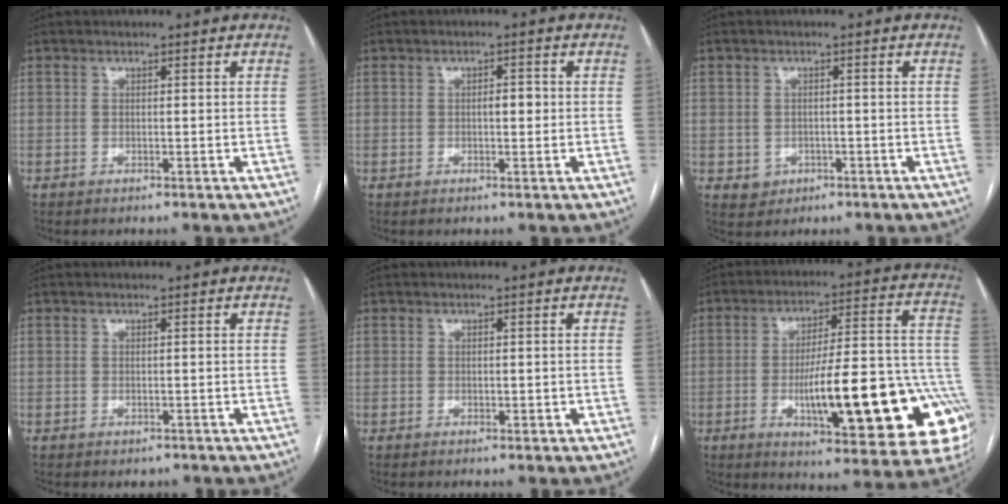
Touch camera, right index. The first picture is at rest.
{"total": 2.0, "force": [0.0, 0.8, 1.8], "torque": [-0.029, 0.004, -0.002]}
{"total": 3.0, "force": [-0.9, 2.8, 0.6], "torque": [-0.007, 0.005, -0.005]}
{"total": 0.9, "force": [-0.3, 0.7, 0.5], "torque": [-0.008, 0.000, 0.001]}
{"total": 0.8, "force": [0.0, 0.6, 0.5], "torque": [-0.008, -0.001, 0.003]}
{"total": 25.7, "force": [-7.6, 5.3, 24.0], "torque": [-0.254, 0.016, -0.093]}